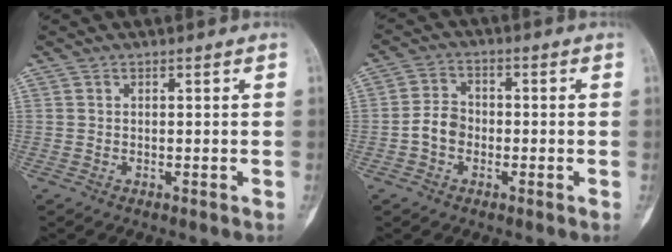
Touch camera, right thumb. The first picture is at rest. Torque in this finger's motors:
{"motor_torque": [1.03, 0.71, 0.36, -0.51, 0.03]}